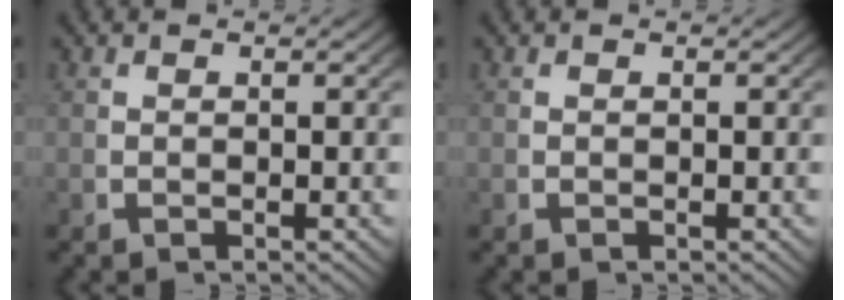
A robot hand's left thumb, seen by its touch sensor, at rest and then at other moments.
{"total": 0.0}